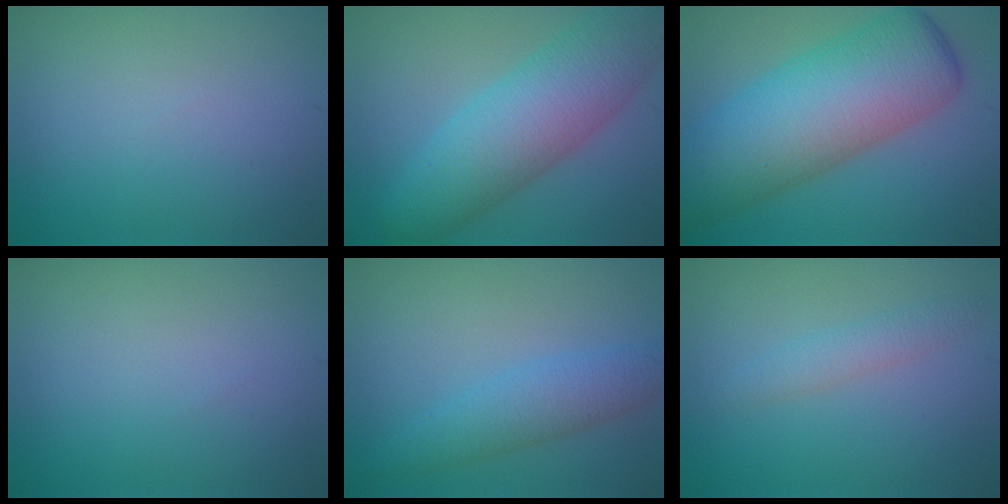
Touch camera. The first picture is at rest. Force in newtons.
{"total": 8.7, "press": 8.7, "slide": 0.2}
{"total": 12.0, "press": 12.0, "slide": 0.3}
{"total": 0.0}
{"total": 3.3, "press": 3.3, "slide": 0.1}
{"total": 1.8, "press": 1.8, "slide": 0.0}